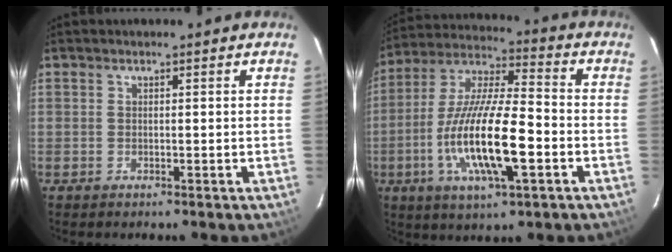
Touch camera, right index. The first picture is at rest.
{"total": 17.5, "force": [-5.1, 4.1, 16.2], "torque": [-0.322, -0.014, -0.096]}